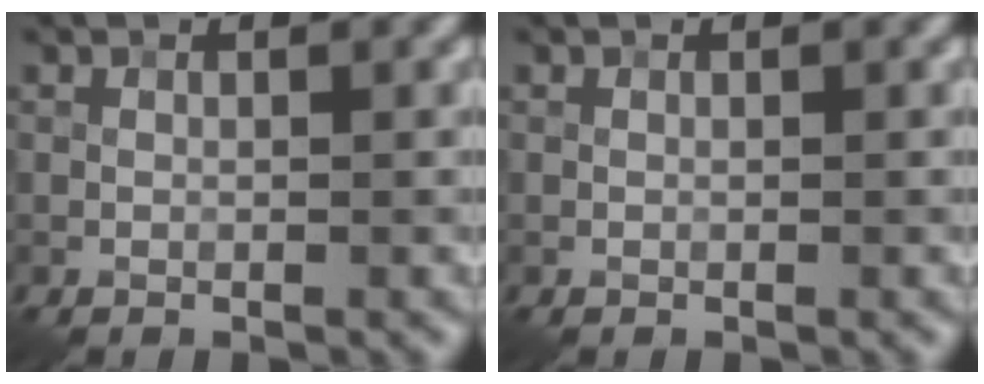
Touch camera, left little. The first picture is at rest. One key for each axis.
{"total": 0.0}